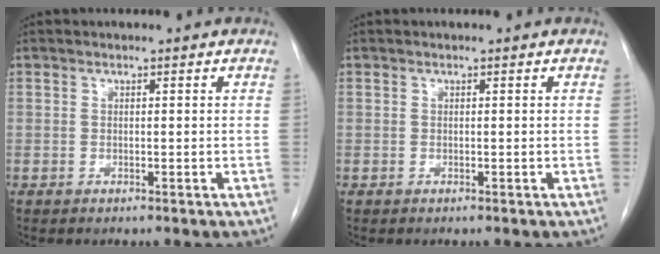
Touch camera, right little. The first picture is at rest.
{"total": 0.0}